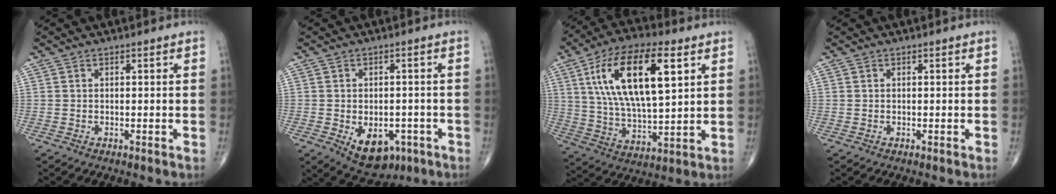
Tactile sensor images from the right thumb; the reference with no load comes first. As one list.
[{"total": 9.6, "force": [-3.8, 6.2, 6.3], "torque": [-0.071, 0.010, -0.041]}, {"total": 20.5, "force": [7.1, 7.9, 17.5], "torque": [-0.312, -0.009, 0.126]}, {"total": 0.0}]